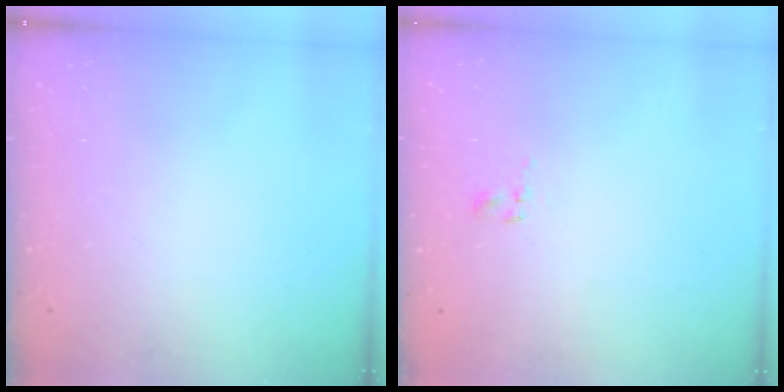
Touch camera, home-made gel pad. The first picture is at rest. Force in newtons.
{"total": 1.0, "press": 0.8, "slide": 0.6}